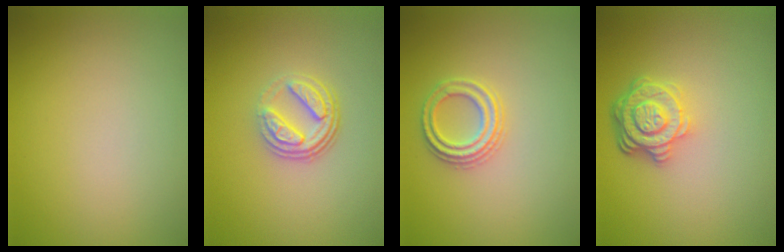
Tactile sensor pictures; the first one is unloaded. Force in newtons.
{"total": 3.8, "press": 2.7, "slide": 2.6}
{"total": 2.3, "press": 2.2, "slide": 0.5}
{"total": 4.2, "press": 3.3, "slide": 2.7}